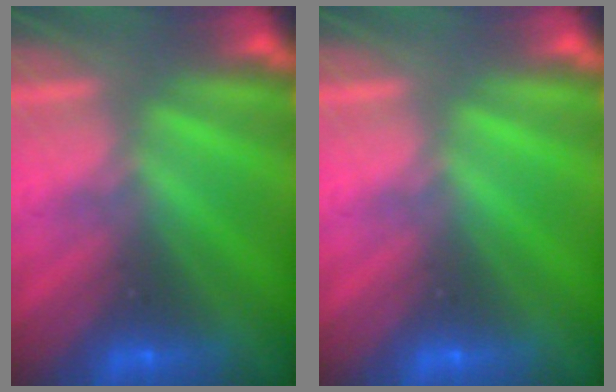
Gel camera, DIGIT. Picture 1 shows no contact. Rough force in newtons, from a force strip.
{"total": 0.0}